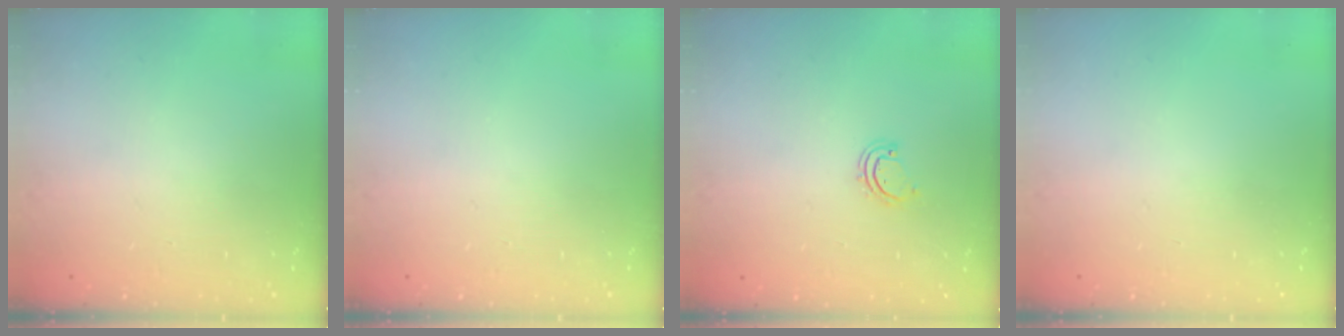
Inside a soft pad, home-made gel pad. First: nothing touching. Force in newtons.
{"total": 0.0}
{"total": 2.5, "press": 2.5, "slide": 0.3}
{"total": 0.0}